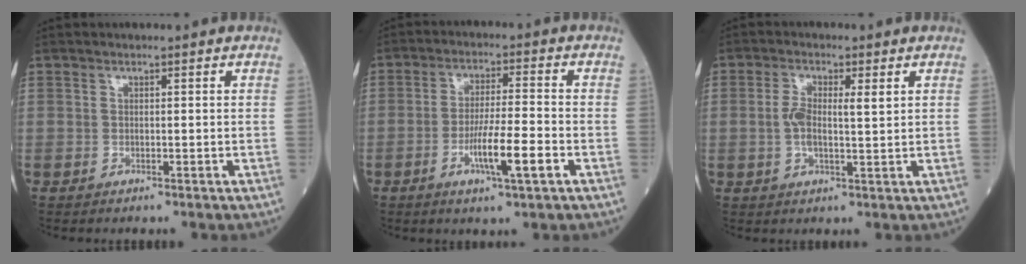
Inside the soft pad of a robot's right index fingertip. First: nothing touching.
{"total": 8.0, "force": [-3.0, 0.3, 7.4], "torque": [-0.134, -0.007, -0.054]}
{"total": 4.9, "force": [1.0, 1.3, 4.6], "torque": [-0.094, 0.011, 0.016]}